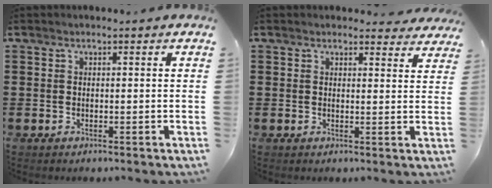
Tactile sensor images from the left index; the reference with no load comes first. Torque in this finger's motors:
{"motor_torque": [2.14, 0.00, 0.13, 0.00]}